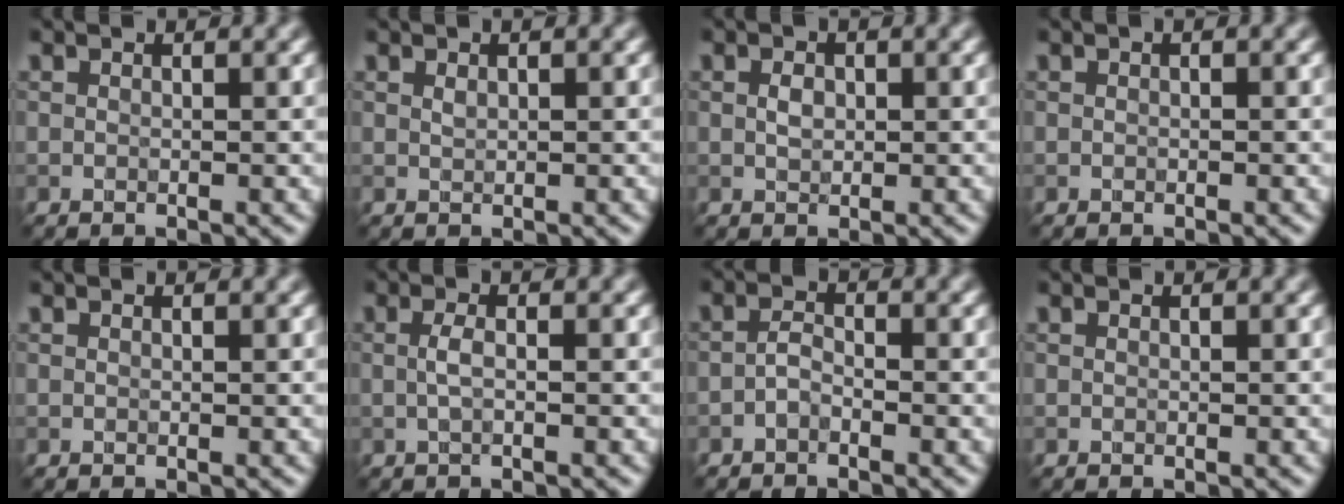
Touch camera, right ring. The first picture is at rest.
{"total": 0.6, "force": [0.3, 0.2, 0.4], "torque": [-0.009, 0.001, 0.006]}
{"total": 1.3, "force": [0.1, 0.9, 0.9], "torque": [-0.018, 0.001, 0.002]}
{"total": 0.0}
{"total": 0.0}
{"total": 1.5, "force": [-0.1, 0.4, 1.4], "torque": [-0.030, 0.003, -0.005]}
{"total": 1.3, "force": [-0.8, 0.5, 0.8], "torque": [-0.018, 0.003, -0.020]}
{"total": 0.0}